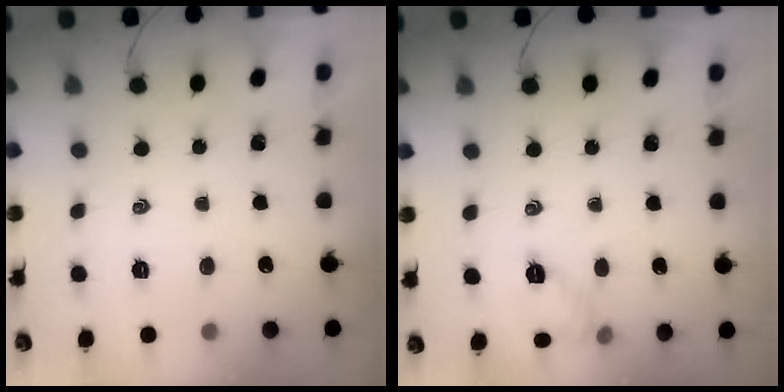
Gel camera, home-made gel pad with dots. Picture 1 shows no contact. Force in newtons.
{"total": 6.8, "press": 6.5, "slide": 1.9}